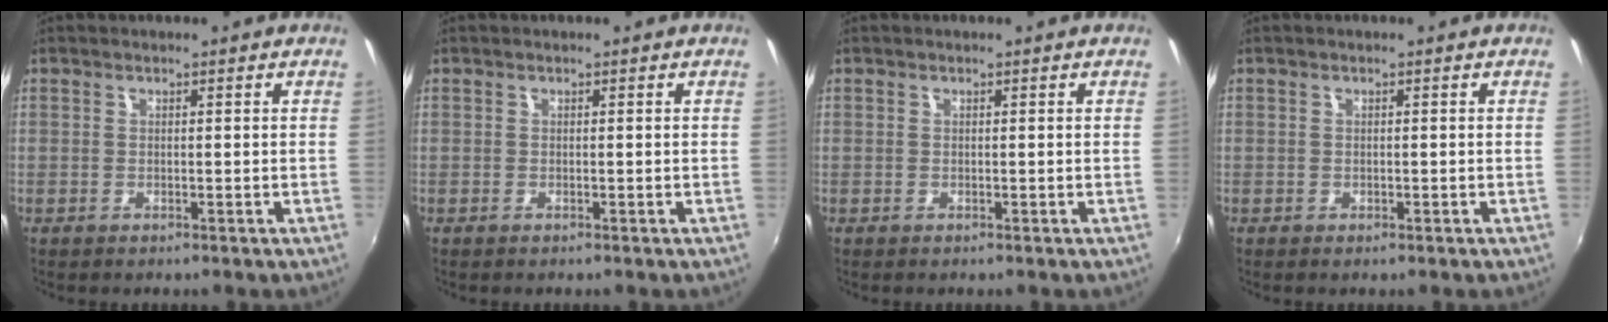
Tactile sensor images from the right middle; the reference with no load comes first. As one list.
[{"total": 0.0}, {"total": 0.0}, {"total": 0.0}]